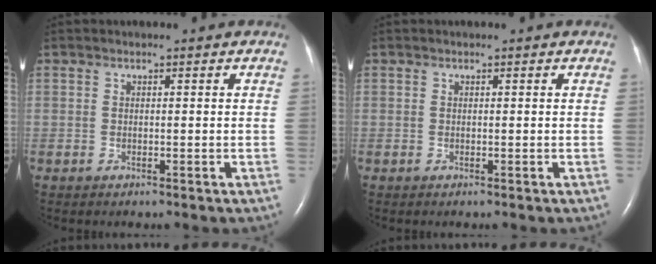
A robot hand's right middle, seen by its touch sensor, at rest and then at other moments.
{"total": 0.0}